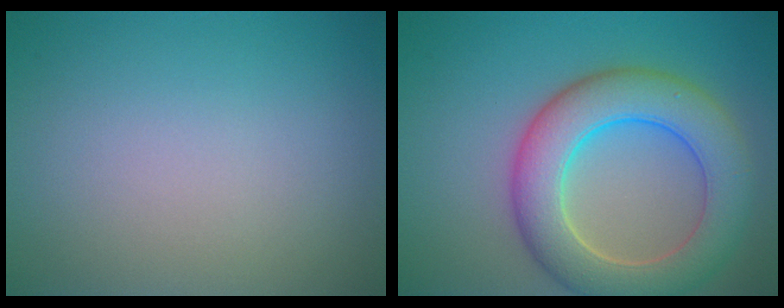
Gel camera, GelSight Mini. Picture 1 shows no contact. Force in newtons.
{"total": 8.1, "press": 8.0, "slide": 0.7}